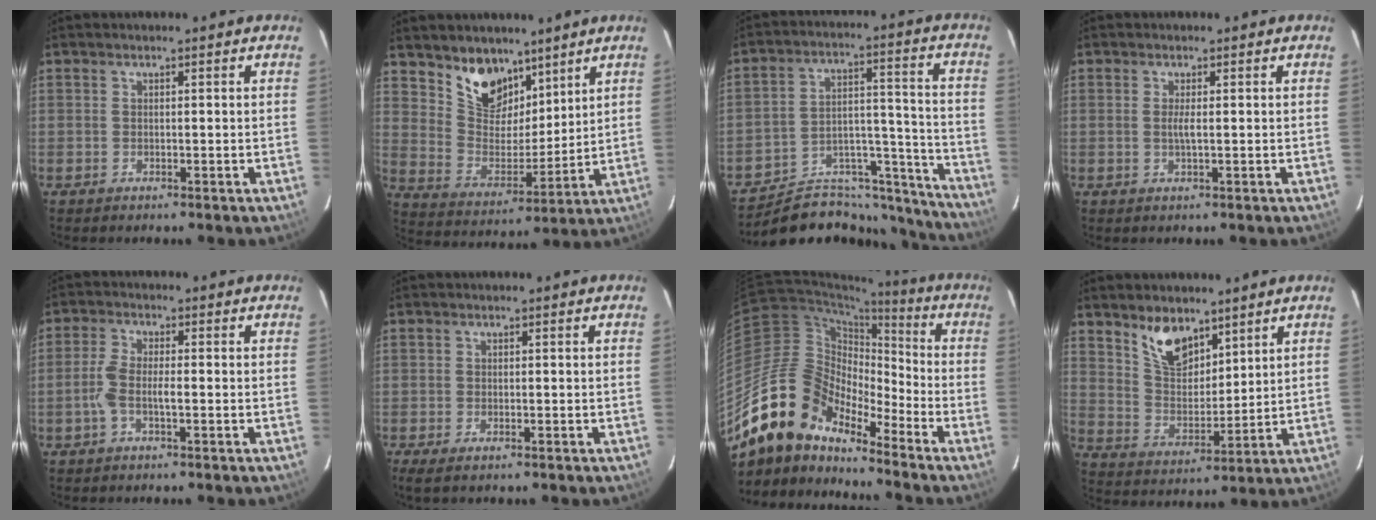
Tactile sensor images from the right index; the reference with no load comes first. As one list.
[{"total": 11.9, "force": [8.4, 6.7, 5.2], "torque": [-0.100, -0.002, 0.162]}, {"total": 20.0, "force": [-18.3, 7.0, 4.0], "torque": [-0.043, 0.068, -0.261]}, {"total": 1.4, "force": [0.1, 0.0, 1.4], "torque": [-0.029, -0.003, -0.001]}, {"total": 4.5, "force": [-1.4, 1.1, 4.1], "torque": [-0.094, 0.005, -0.029]}, {"total": 2.8, "force": [-1.8, 0.8, 1.9], "torque": [-0.044, -0.008, -0.031]}, {"total": 17.3, "force": [-14.0, 6.7, 7.5], "torque": [-0.132, 0.004, -0.272]}, {"total": 9.7, "force": [6.8, 4.9, 5.0], "torque": [-0.086, 0.005, 0.136]}]